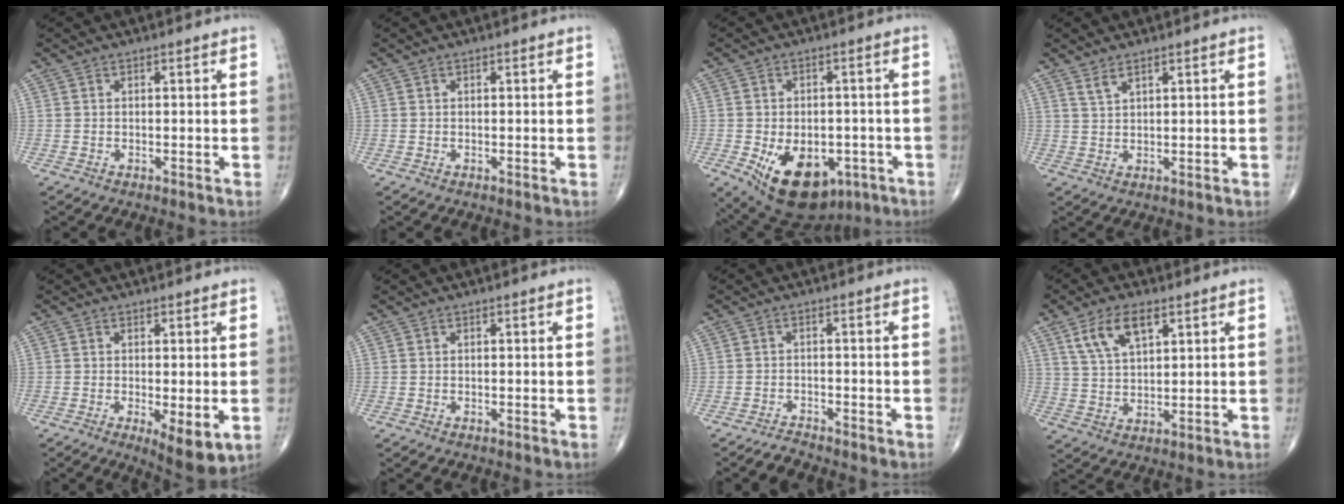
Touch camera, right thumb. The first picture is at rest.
{"total": 0.0}
{"total": 15.4, "force": [-6.2, 9.6, 10.3], "torque": [-0.150, 0.005, -0.076]}
{"total": 2.3, "force": [1.7, 0.7, 1.4], "torque": [-0.029, -0.008, 0.040]}
{"total": 6.9, "force": [-1.6, 2.2, 6.4], "torque": [-0.095, -0.023, -0.020]}
{"total": 0.0}
{"total": 1.9, "force": [-1.9, 0.1, -0.1], "torque": [-0.001, 0.000, -0.036]}
{"total": 8.6, "force": [4.4, 4.1, 6.2], "torque": [-0.109, -0.013, 0.089]}